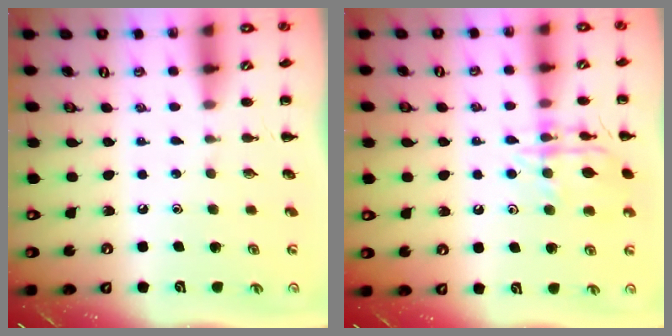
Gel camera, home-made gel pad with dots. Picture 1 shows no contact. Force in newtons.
{"total": 13.9, "press": 13.9, "slide": 0.9}